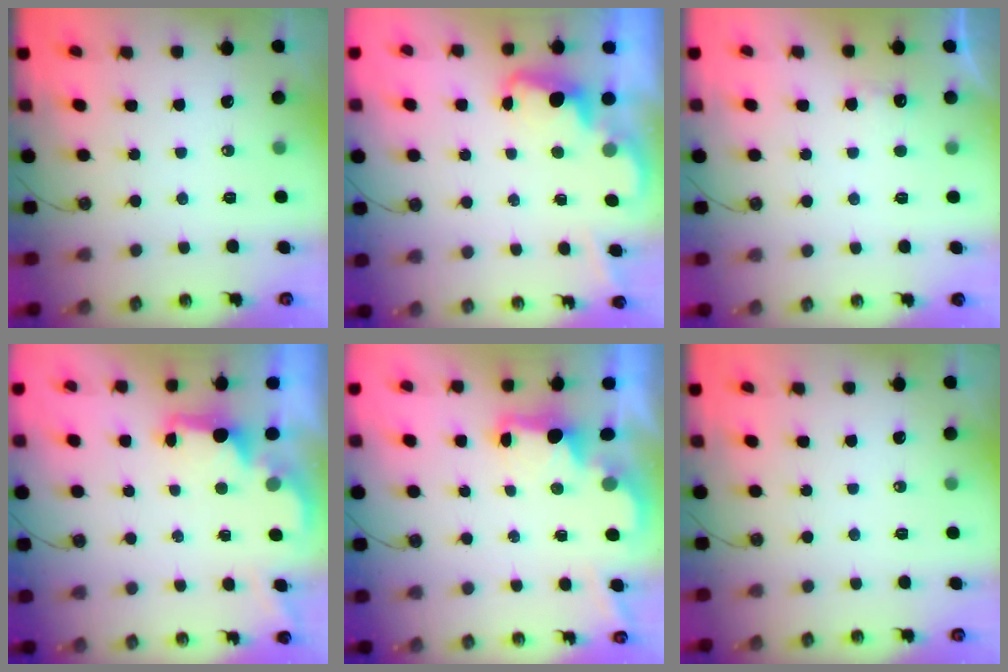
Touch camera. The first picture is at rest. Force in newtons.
{"total": 2.3, "press": 2.2, "slide": 0.5}
{"total": 6.0, "press": 5.9, "slide": 1.2}
{"total": 2.1, "press": 2.0, "slide": 0.8}
{"total": 2.1, "press": 1.9, "slide": 0.8}
{"total": 0.0}